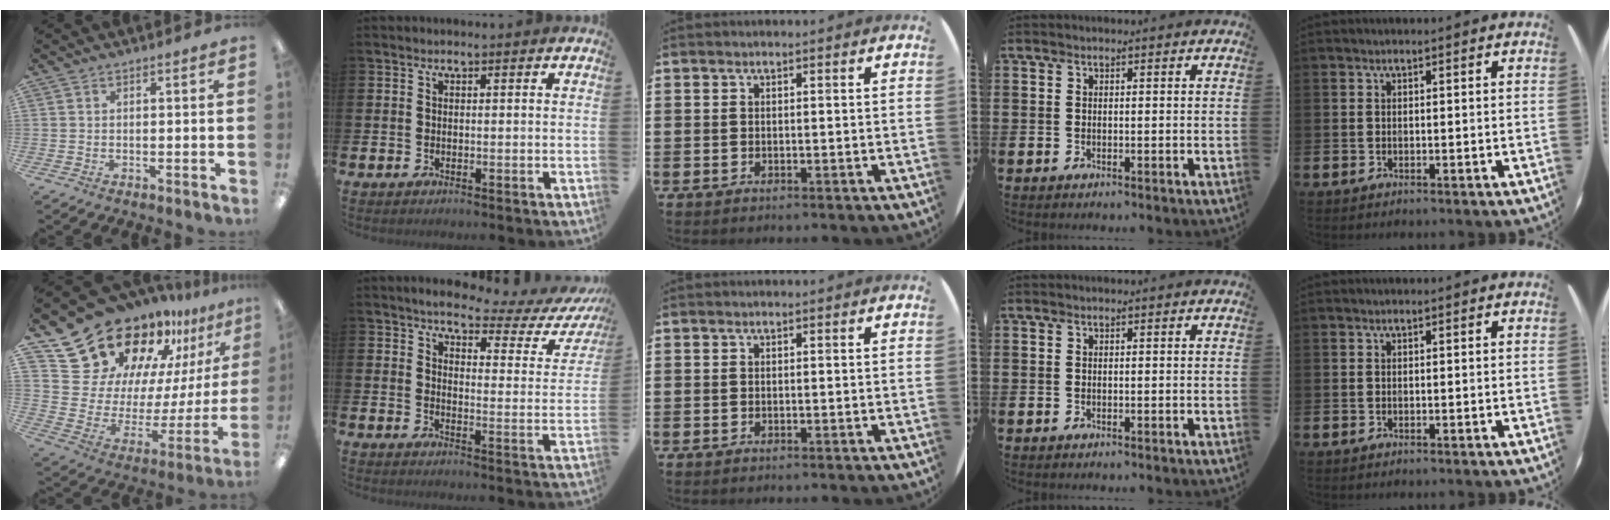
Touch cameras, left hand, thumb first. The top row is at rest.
{"thumb": {"total": 24.4, "force": [20.5, 11.4, 6.8], "torque": [-0.129, -0.153, 0.385]}, "index": {"total": 4.4, "force": [3.9, 1.1, 1.8], "torque": [-0.040, -0.029, 0.058]}}